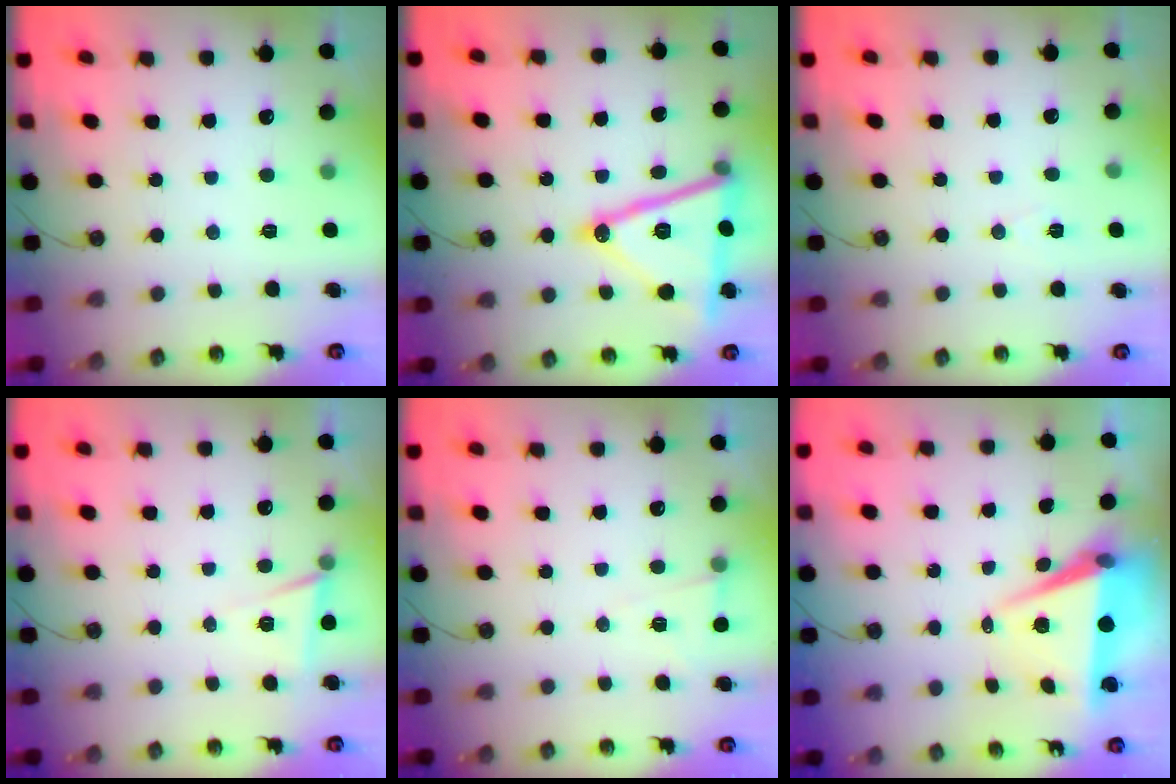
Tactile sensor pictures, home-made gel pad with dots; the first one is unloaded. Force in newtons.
{"total": 21.4, "press": 21.1, "slide": 3.4}
{"total": 5.6, "press": 3.3, "slide": 4.6}
{"total": 6.3, "press": 4.9, "slide": 3.9}
{"total": 4.7, "press": 4.2, "slide": 2.0}
{"total": 7.1, "press": 5.6, "slide": 4.3}